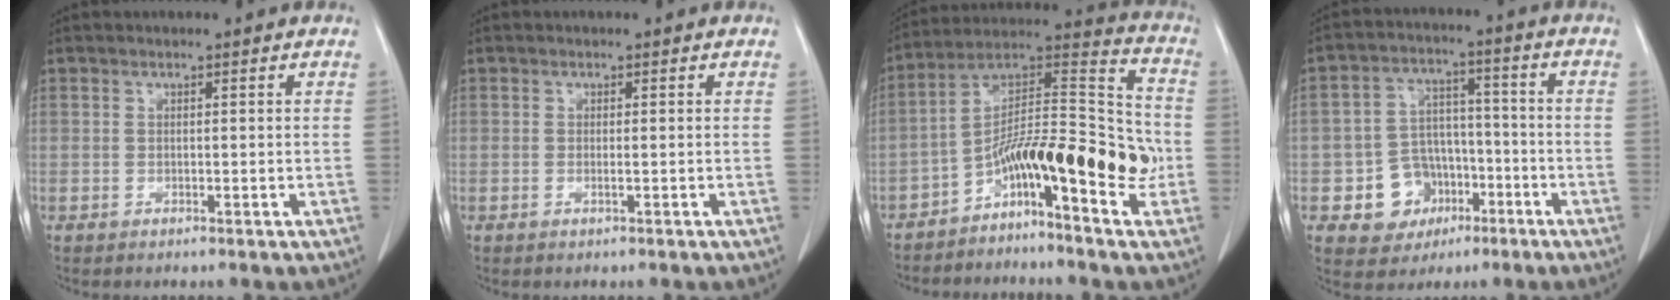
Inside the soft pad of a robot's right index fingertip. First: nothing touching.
{"total": 0.5, "force": [-0.2, -0.1, 0.5], "torque": [-0.008, 0.002, -0.002]}
{"total": 15.7, "force": [-5.7, 3.0, 14.3], "torque": [-0.225, 0.045, -0.095]}
{"total": 9.0, "force": [-3.6, 7.8, 2.6], "torque": [-0.038, 0.024, -0.046]}